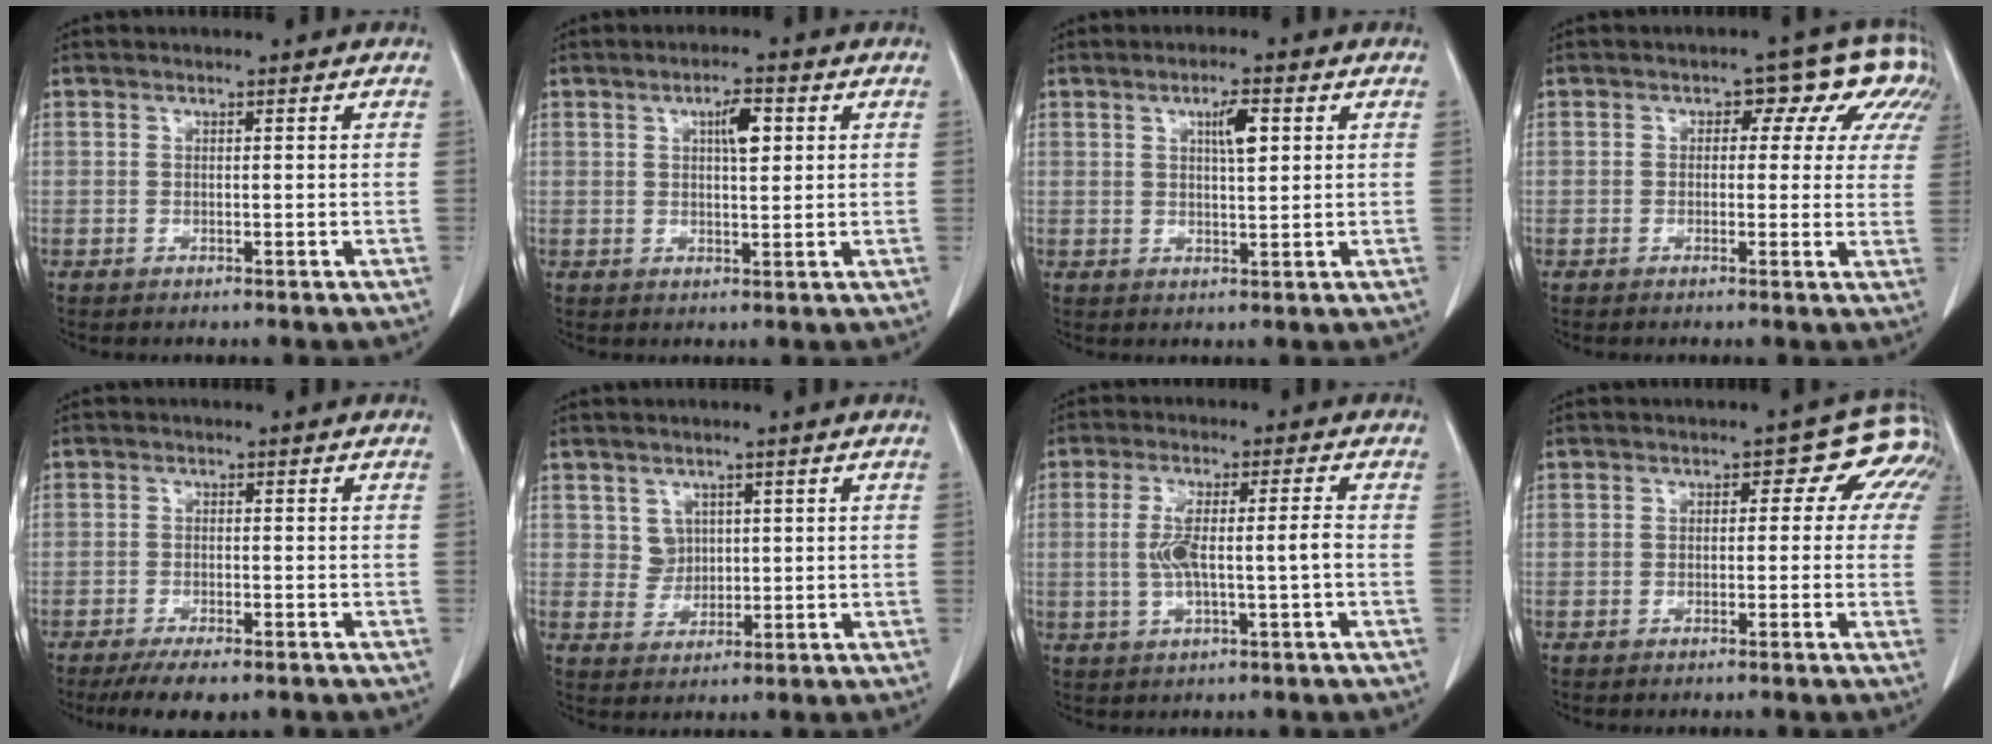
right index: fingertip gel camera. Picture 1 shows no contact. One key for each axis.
{"total": 4.0, "fx": 1.3, "fy": 1.1, "fz": 3.6, "tx": -0.061, "ty": 0.005, "tz": 0.022}
{"total": 4.0, "fx": 1.5, "fy": 0.8, "fz": 3.6, "tx": -0.061, "ty": 0.001, "tz": 0.025}
{"total": 9.2, "fx": 4.1, "fy": 5.6, "fz": 6.1, "tx": -0.056, "ty": 0.033, "tz": 0.032}
{"total": 5.3, "fx": -4.0, "fy": 1.7, "fz": 3.1, "tx": -0.047, "ty": -0.007, "tz": -0.062}
{"total": 3.0, "fx": 1.1, "fy": 2.7, "fz": 0.7, "tx": -0.010, "ty": -0.001, "tz": 0.023}
{"total": 6.6, "fx": -0.7, "fy": 0.6, "fz": 6.6, "tx": -0.131, "ty": 0.008, "tz": -0.009}
{"total": 5.7, "fx": 1.6, "fy": 4.0, "fz": 3.7, "tx": -0.031, "ty": 0.026, "tz": 0.002}